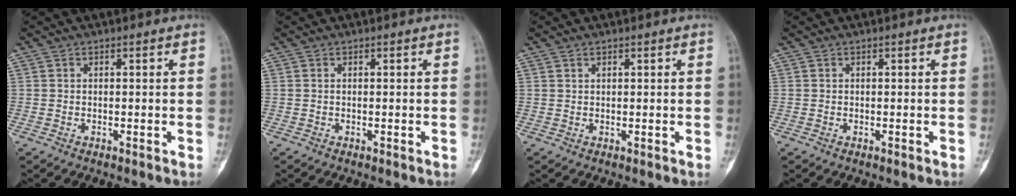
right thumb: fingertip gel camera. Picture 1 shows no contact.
{"total": 0.0}
{"total": 0.6, "force": [0.5, 0.3, 0.2], "torque": [-0.006, -0.003, 0.008]}
{"total": 0.0}